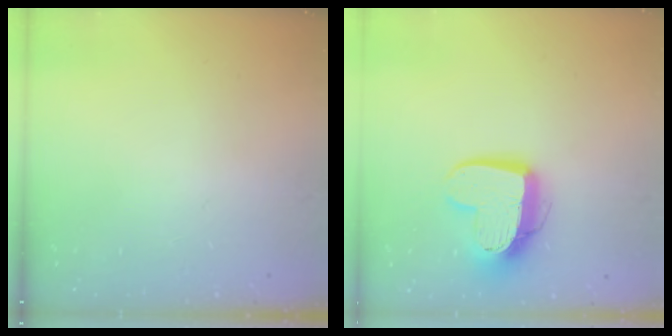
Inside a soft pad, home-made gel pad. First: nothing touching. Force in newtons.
{"total": 13.8, "press": 13.8, "slide": 1.2}